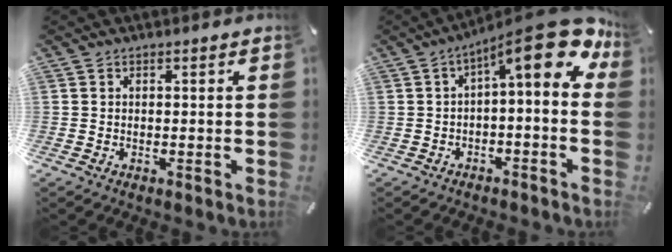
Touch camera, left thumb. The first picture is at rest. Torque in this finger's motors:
{"motor_torque": [1.95, 1.89, 0.99, 0.44, 0.15]}